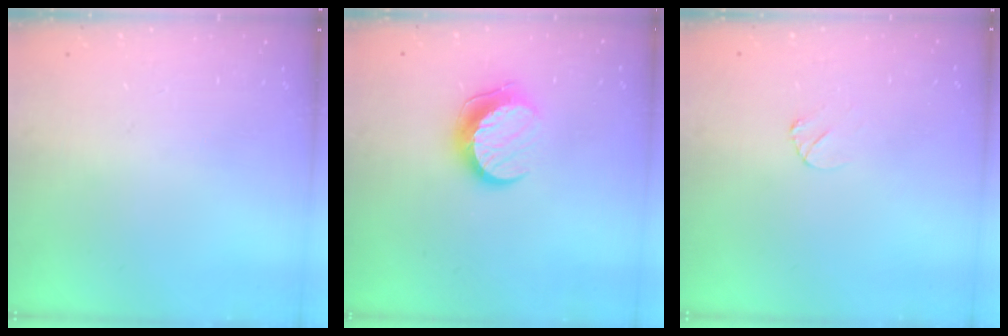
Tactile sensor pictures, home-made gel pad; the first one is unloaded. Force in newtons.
{"total": 9.9, "press": 9.8, "slide": 0.6}
{"total": 2.8, "press": 2.8, "slide": 0.3}